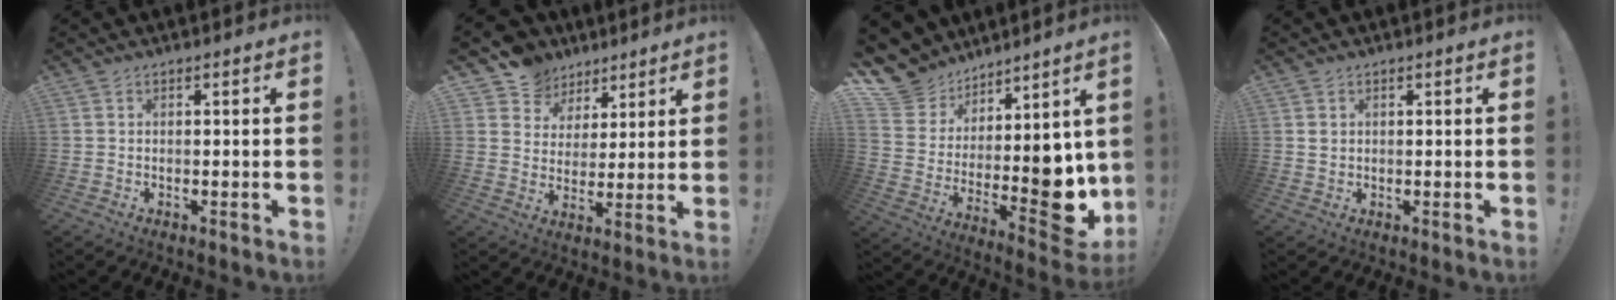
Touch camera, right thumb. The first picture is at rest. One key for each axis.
{"total": 9.5, "fx": 5.8, "fy": 7.4, "fz": 1.2, "tx": -0.019, "ty": -0.044, "tz": 0.118}
{"total": 12.3, "fx": 5.2, "fy": 9.5, "fz": 5.9, "tx": -0.065, "ty": -0.067, "tz": 0.119}
{"total": 1.5, "fx": 0.7, "fy": 1.1, "fz": 0.5, "tx": 0.005, "ty": -0.004, "tz": 0.010}